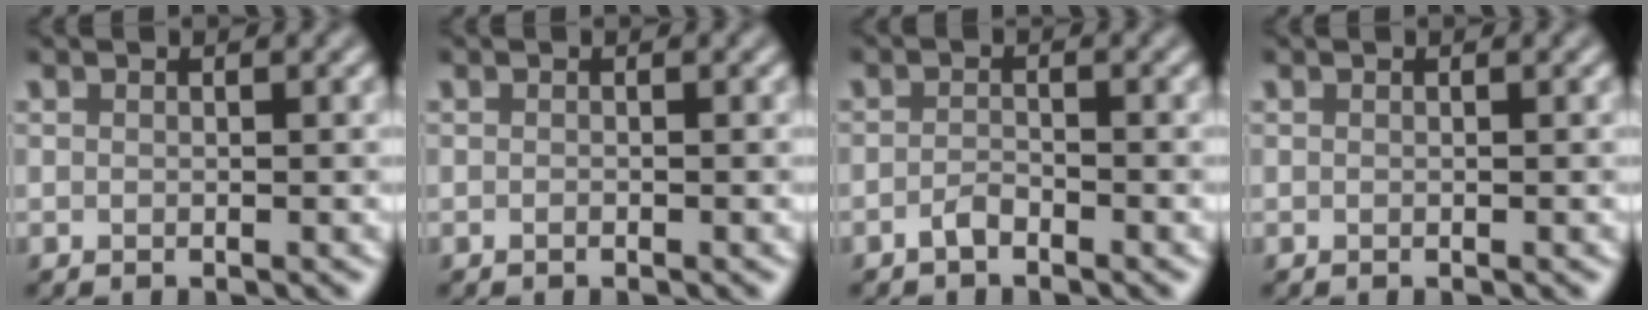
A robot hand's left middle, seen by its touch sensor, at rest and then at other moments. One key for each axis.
{"total": 0.0}
{"total": 1.2, "fx": -0.9, "fy": 0.4, "fz": 0.7, "tx": -0.015, "ty": 0.003, "tz": -0.019}
{"total": 0.0}